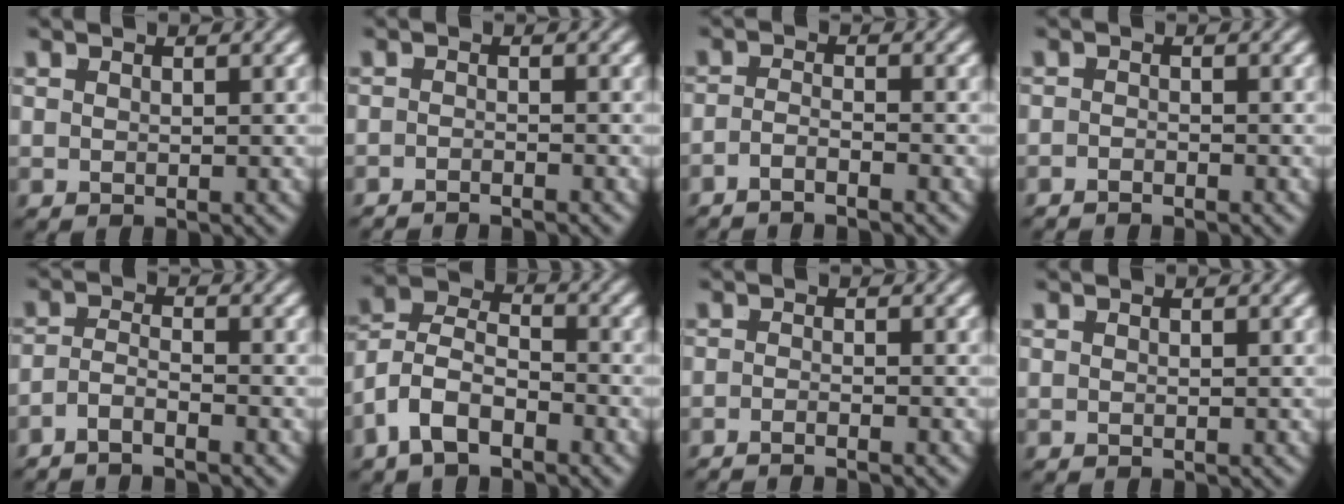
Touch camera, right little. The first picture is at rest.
{"total": 2.4, "force": [-2.3, -0.3, -0.2], "torque": [0.008, -0.011, -0.037]}
{"total": 2.7, "force": [-2.5, 0.0, 0.9], "torque": [-0.016, -0.014, -0.039]}
{"total": 1.7, "force": [-1.6, -0.3, -0.3], "torque": [0.011, -0.010, -0.025]}
{"total": 3.2, "force": [-2.7, 1.2, 1.3], "torque": [-0.029, -0.020, -0.043]}
{"total": 8.2, "force": [-1.7, 6.9, 4.0], "torque": [-0.098, -0.020, -0.038]}
{"total": 2.5, "force": [-2.4, -0.3, 0.5], "torque": [-0.002, -0.006, -0.039]}
{"total": 0.0}